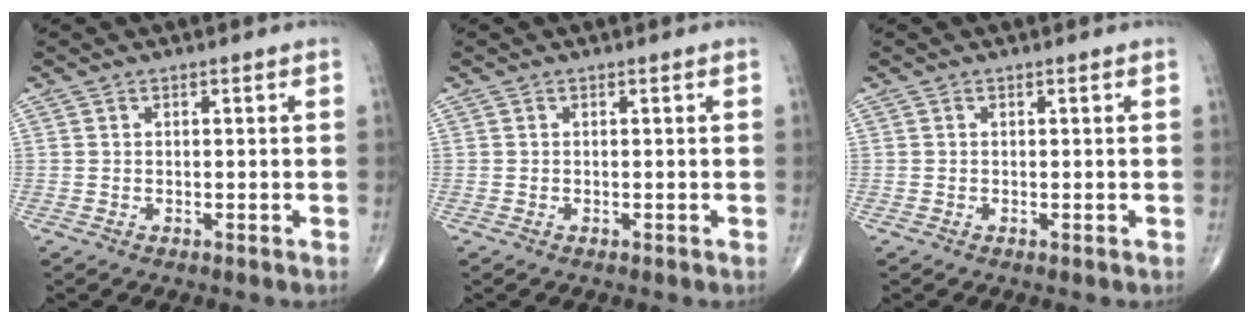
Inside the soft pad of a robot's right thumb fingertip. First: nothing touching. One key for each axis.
{"total": 0.0}
{"total": 0.0}